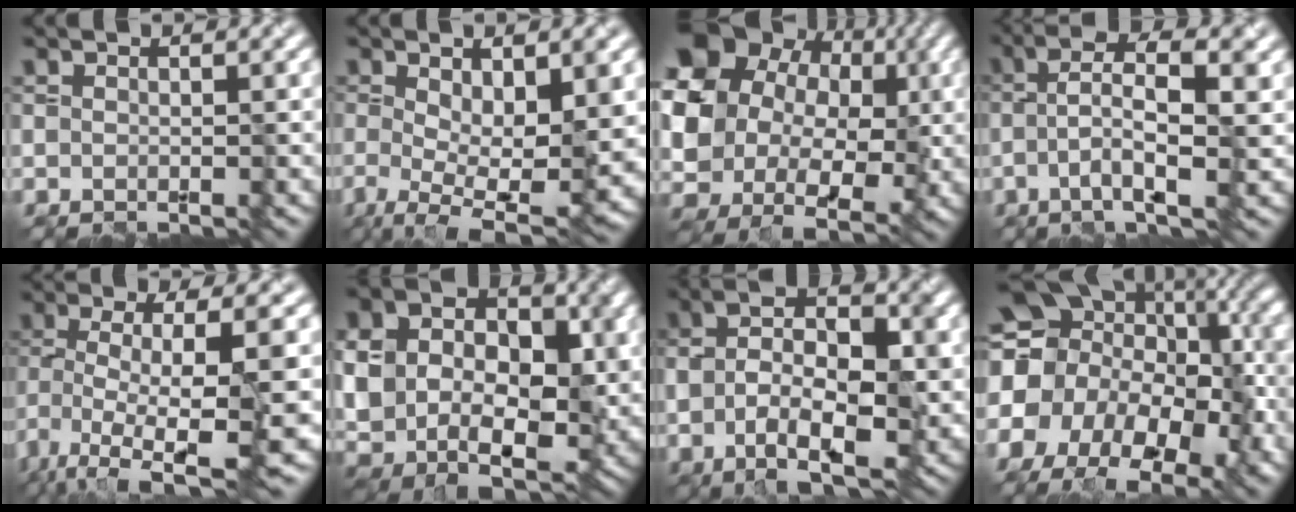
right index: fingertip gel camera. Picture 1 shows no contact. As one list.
[{"total": 10.6, "force": [-1.8, 4.2, 9.6], "torque": [-0.167, -0.030, -0.021]}, {"total": 20.0, "force": [6.2, 16.6, 9.3], "torque": [-0.218, 0.028, 0.090]}, {"total": 5.4, "force": [-0.5, 1.2, 5.2], "torque": [-0.097, 0.012, -0.011]}, {"total": 10.0, "force": [-4.0, 2.7, 8.8], "torque": [-0.154, -0.005, -0.071]}, {"total": 14.1, "force": [1.4, 10.7, 9.2], "torque": [-0.165, -0.005, 0.037]}, {"total": 9.3, "force": [-1.4, 4.7, 7.9], "torque": [-0.141, 0.005, -0.030]}, {"total": 19.1, "force": [-3.1, 14.7, 11.8], "torque": [-0.221, -0.002, -0.051]}]